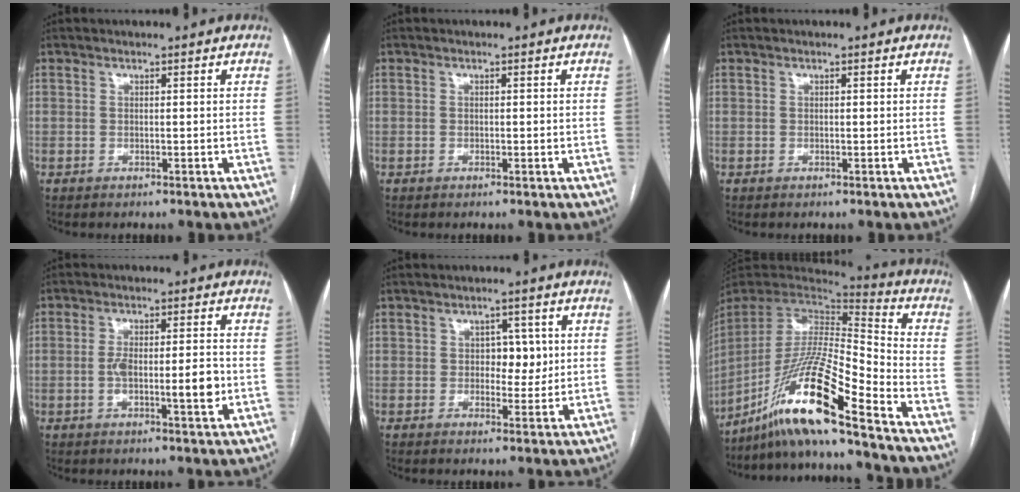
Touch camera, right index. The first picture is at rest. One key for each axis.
{"total": 0.5, "fx": 0.0, "fy": 0.3, "fz": 0.5, "tx": -0.007, "ty": 0.001, "tz": 0.001}
{"total": 0.0}
{"total": 7.6, "fx": -1.3, "fy": 1.9, "fz": 7.3, "tx": -0.123, "ty": 0.007, "tz": -0.019}
{"total": 4.3, "fx": 0.6, "fy": 2.7, "fz": 3.3, "tx": -0.036, "ty": 0.006, "tz": 0.010}
{"total": 18.5, "fx": -13.1, "fy": 0.0, "fz": 13.0, "tx": -0.277, "ty": -0.014, "tz": -0.247}